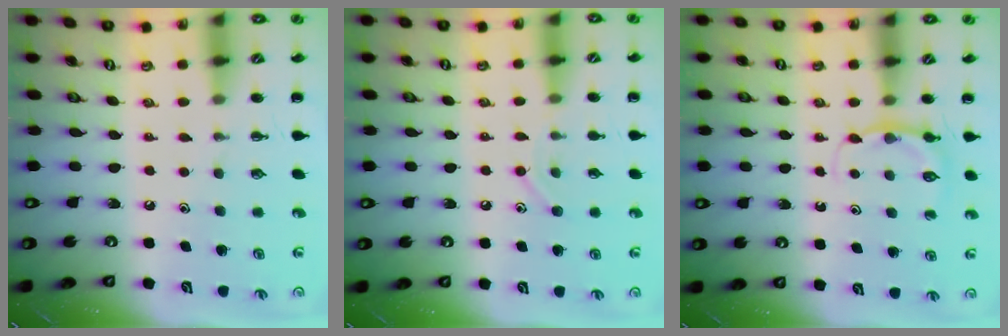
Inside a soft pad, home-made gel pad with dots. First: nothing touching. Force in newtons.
{"total": 7.8, "press": 7.4, "slide": 2.4}
{"total": 4.7, "press": 4.5, "slide": 1.5}